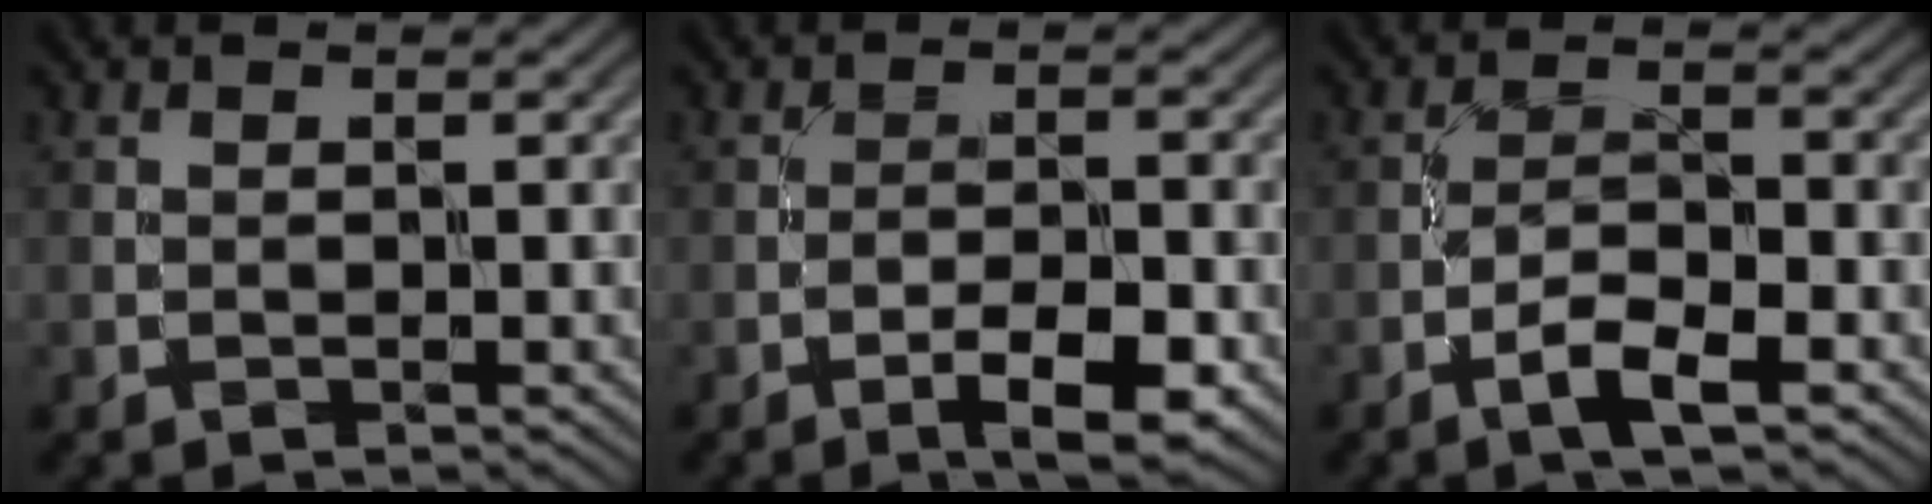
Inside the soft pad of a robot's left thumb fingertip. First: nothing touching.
{"total": 5.1, "force": [-2.9, 1.4, 4.0], "torque": [-0.066, 0.009, -0.045]}
{"total": 4.0, "force": [-2.5, 1.0, 3.0], "torque": [-0.060, 0.006, -0.050]}